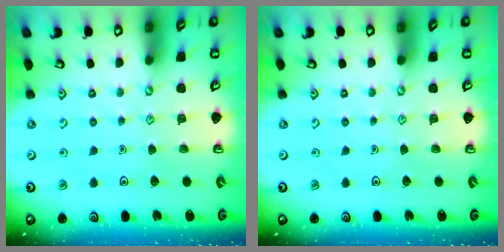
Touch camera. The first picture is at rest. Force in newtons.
{"total": 0.0}